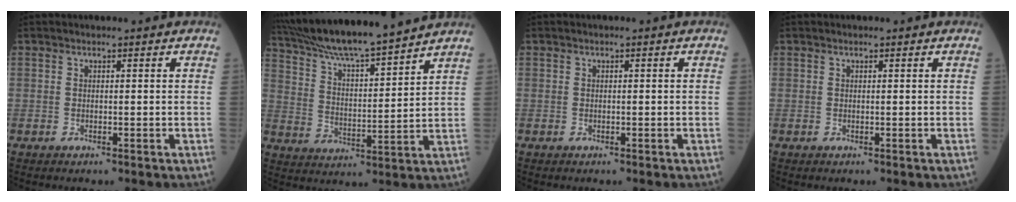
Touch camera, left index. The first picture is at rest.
{"total": 17.2, "force": [15.6, 0.1, 7.2], "torque": [-0.133, 0.011, 0.260]}
{"total": 0.0}
{"total": 0.0}